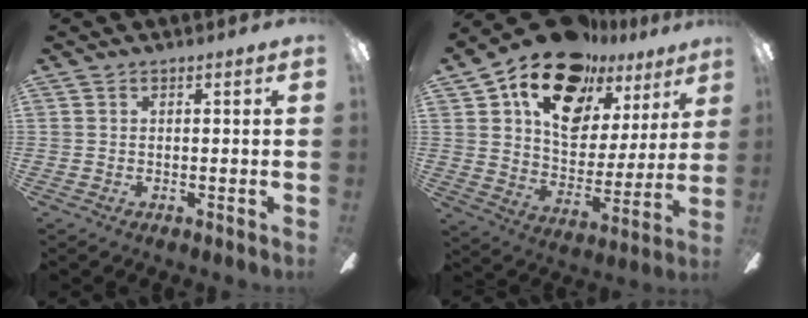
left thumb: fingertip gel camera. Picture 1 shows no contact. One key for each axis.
{"total": 19.7, "fx": 13.0, "fy": 11.4, "fz": 9.5, "tx": -0.168, "ty": -0.073, "tz": 0.235}